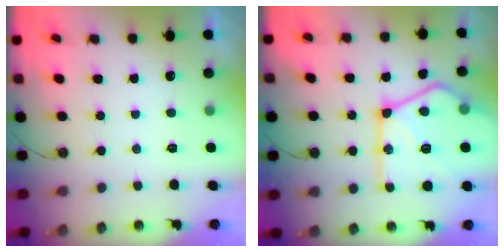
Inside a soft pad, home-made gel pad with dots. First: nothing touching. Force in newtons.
{"total": 26.3, "press": 26.1, "slide": 3.0}